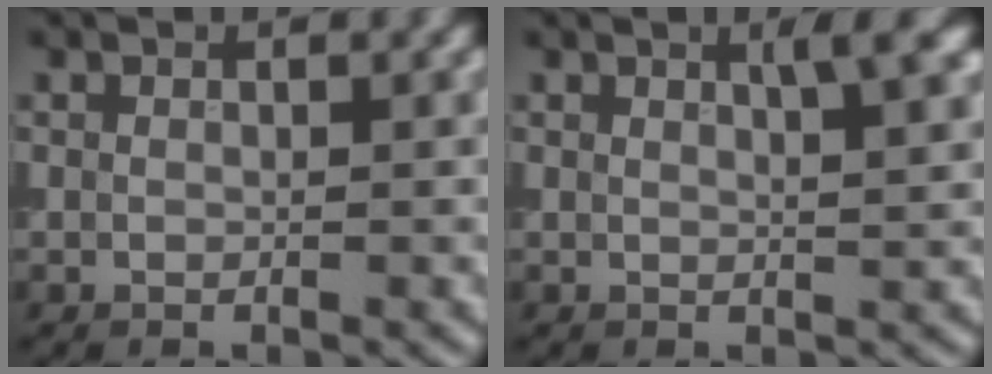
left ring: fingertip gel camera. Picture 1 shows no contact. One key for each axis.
{"total": 2.6, "fx": 1.3, "fy": 0.5, "fz": 2.2, "tx": -0.019, "ty": 0.002, "tz": 0.017}